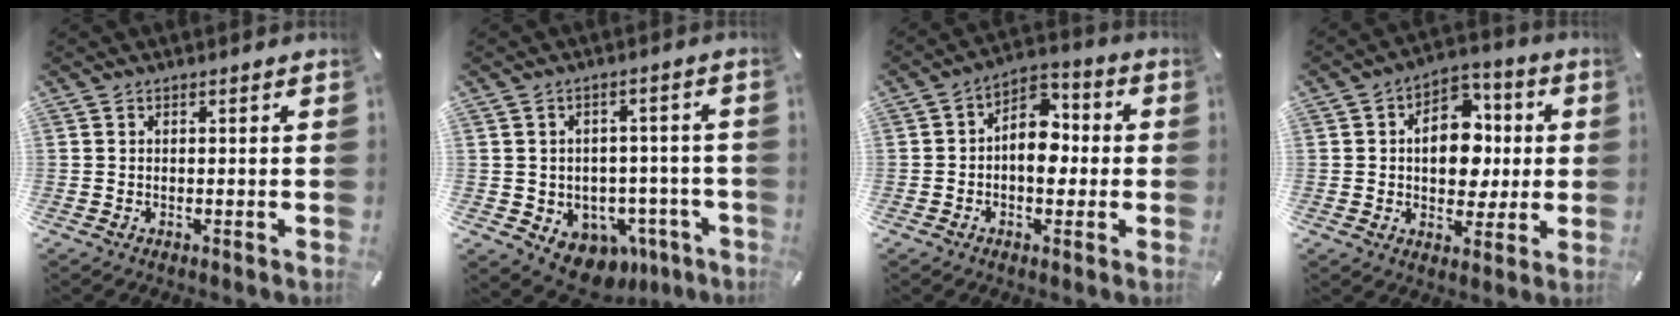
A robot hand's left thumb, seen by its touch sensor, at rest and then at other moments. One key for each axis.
{"total": 7.8, "fx": -3.8, "fy": 6.2, "fz": 2.8, "tx": -0.033, "ty": 0.015, "tz": -0.054}
{"total": 8.9, "fx": -0.9, "fy": 6.3, "fz": 6.2, "tx": -0.095, "ty": 0.007, "tz": -0.020}
{"total": 12.2, "fx": 0.6, "fy": 9.2, "fz": 7.9, "tx": -0.118, "ty": 0.005, "tz": 0.013}